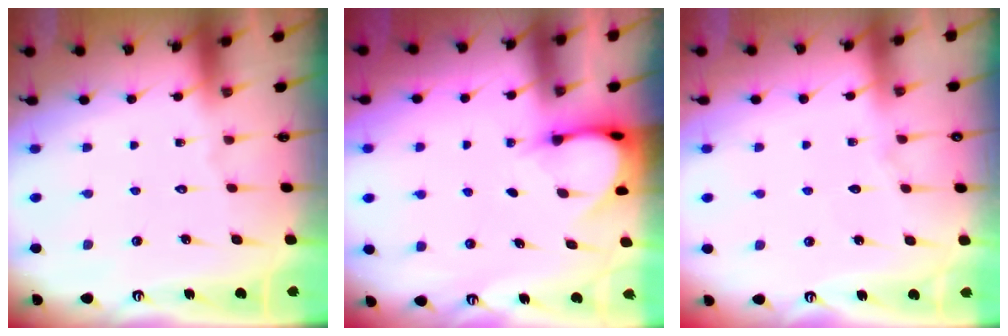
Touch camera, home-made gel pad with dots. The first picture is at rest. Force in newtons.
{"total": 3.8, "press": 3.8, "slide": 0.3}
{"total": 5.4, "press": 5.4, "slide": 0.8}